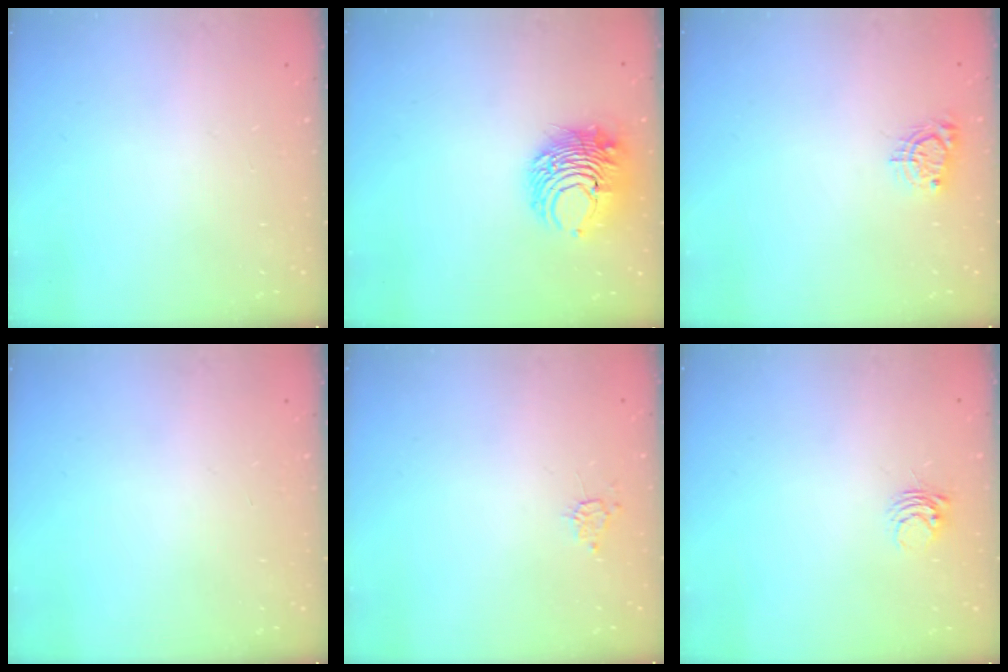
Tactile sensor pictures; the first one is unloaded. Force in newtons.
{"total": 9.2, "press": 9.2, "slide": 0.2}
{"total": 4.8, "press": 4.8, "slide": 0.4}
{"total": 0.0}
{"total": 3.6, "press": 3.6, "slide": 0.4}
{"total": 3.8, "press": 3.8, "slide": 0.4}